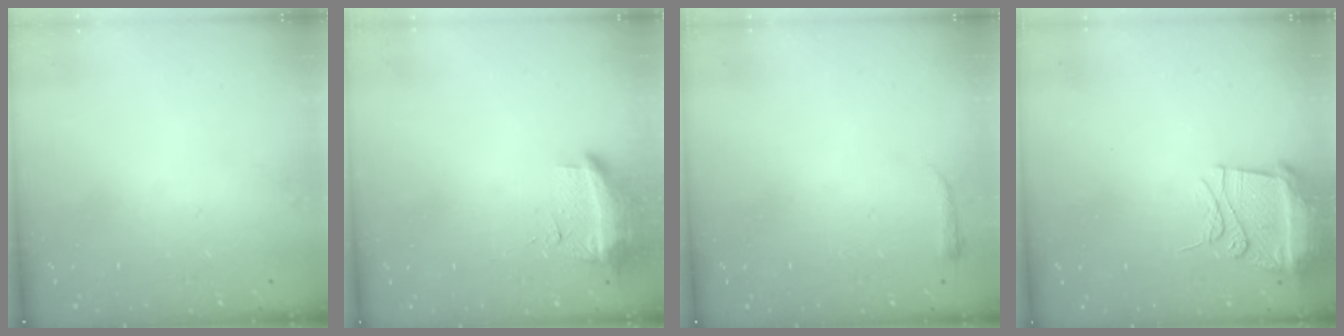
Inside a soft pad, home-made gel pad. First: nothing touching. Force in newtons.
{"total": 19.3, "press": 12.1, "slide": 15.1}
{"total": 3.0, "press": 2.9, "slide": 0.6}
{"total": 10.8, "press": 10.7, "slide": 1.1}